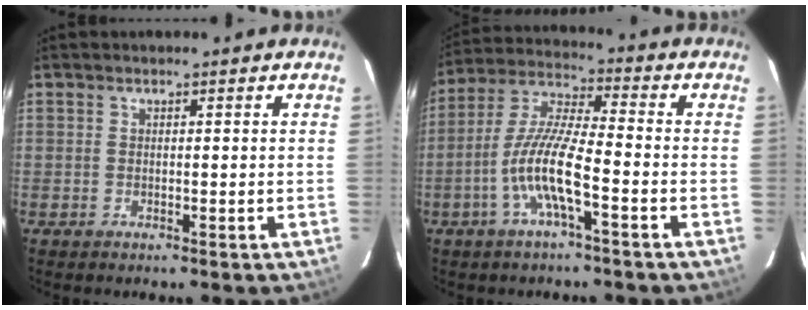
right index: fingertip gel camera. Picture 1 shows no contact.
{"total": 10.8, "force": [-4.2, 1.3, 9.8], "torque": [-0.209, 0.002, -0.084]}